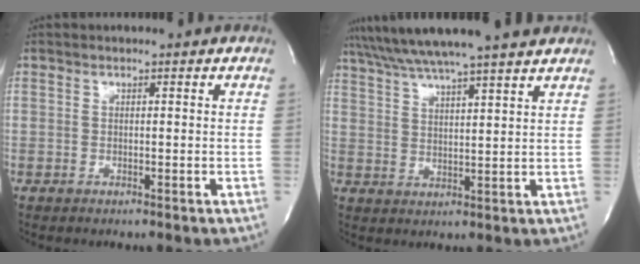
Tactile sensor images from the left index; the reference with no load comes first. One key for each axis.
{"total": 15.3, "fx": 13.4, "fy": -0.4, "fz": 7.5, "tx": -0.137, "ty": 0.029, "tz": 0.198}